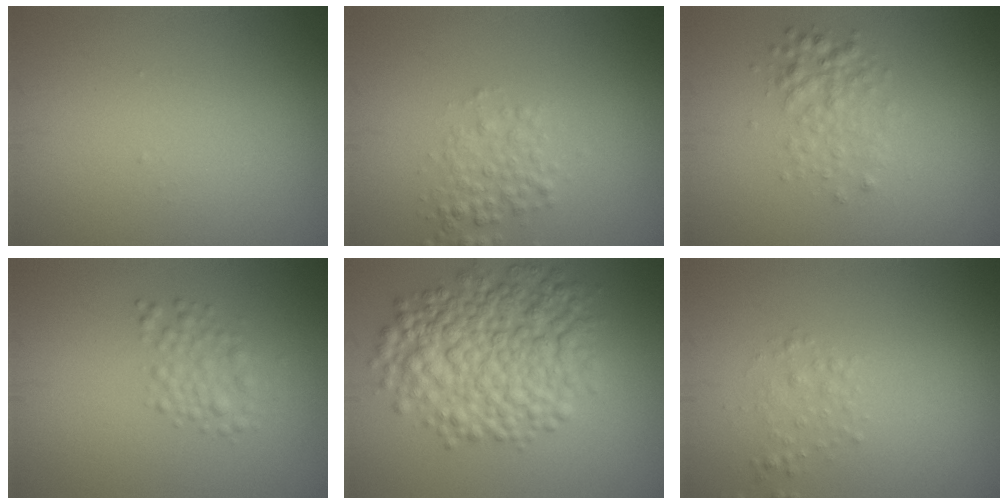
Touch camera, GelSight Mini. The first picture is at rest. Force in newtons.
{"total": 2.4, "press": 2.4, "slide": 0.1}
{"total": 2.5, "press": 2.5, "slide": 0.0}
{"total": 2.2, "press": 2.2, "slide": 0.1}
{"total": 8.5, "press": 8.5, "slide": 0.1}
{"total": 1.3, "press": 1.2, "slide": 0.1}